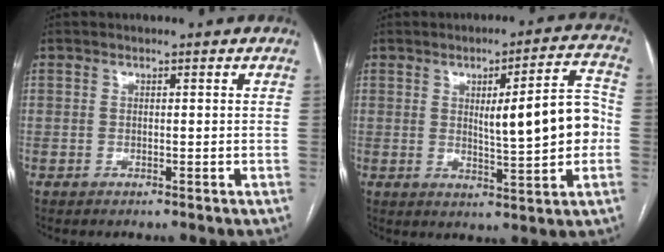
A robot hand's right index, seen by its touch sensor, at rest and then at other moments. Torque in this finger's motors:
{"motor_torque": [0.54, 0.14, 0.21, 0.07]}